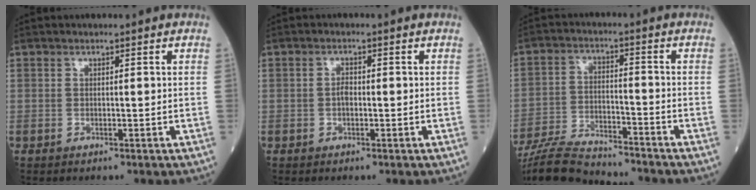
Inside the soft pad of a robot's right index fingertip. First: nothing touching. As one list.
[{"total": 1.4, "force": [-0.3, 0.7, 1.1], "torque": [-0.020, 0.003, -0.007]}, {"total": 12.9, "force": [-12.1, 1.3, 4.2], "torque": [-0.078, -0.007, -0.209]}]